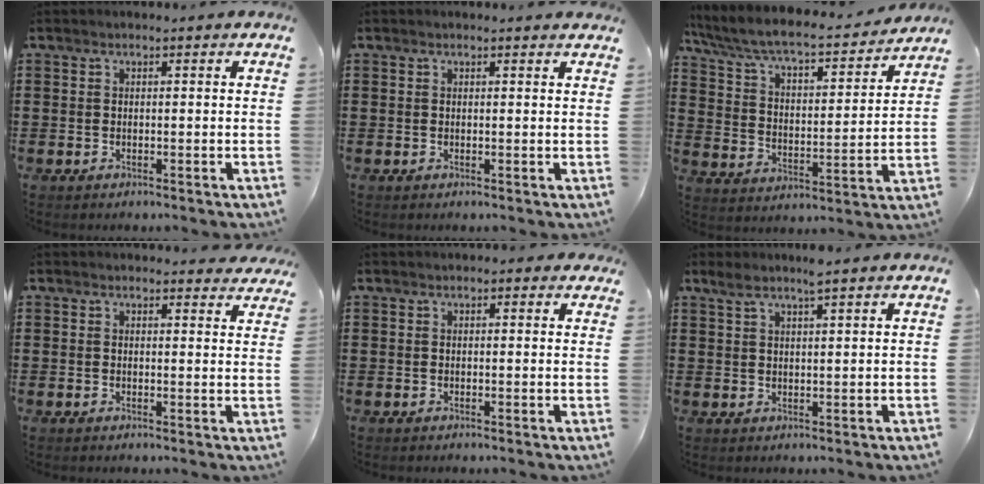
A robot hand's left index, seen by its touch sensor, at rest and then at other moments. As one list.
[{"total": 0.5, "force": [0.4, 0.0, 0.3], "torque": [-0.008, 0.000, 0.009]}, {"total": 6.6, "force": [6.0, 0.7, 2.7], "torque": [-0.081, -0.042, 0.094]}, {"total": 1.9, "force": [1.8, 0.4, 0.2], "torque": [-0.001, -0.003, 0.034]}, {"total": 0.8, "force": [0.5, 0.5, 0.5], "torque": [-0.011, 0.007, 0.007]}, {"total": 3.3, "force": [2.5, 0.2, 2.2], "torque": [-0.047, 0.003, 0.044]}]